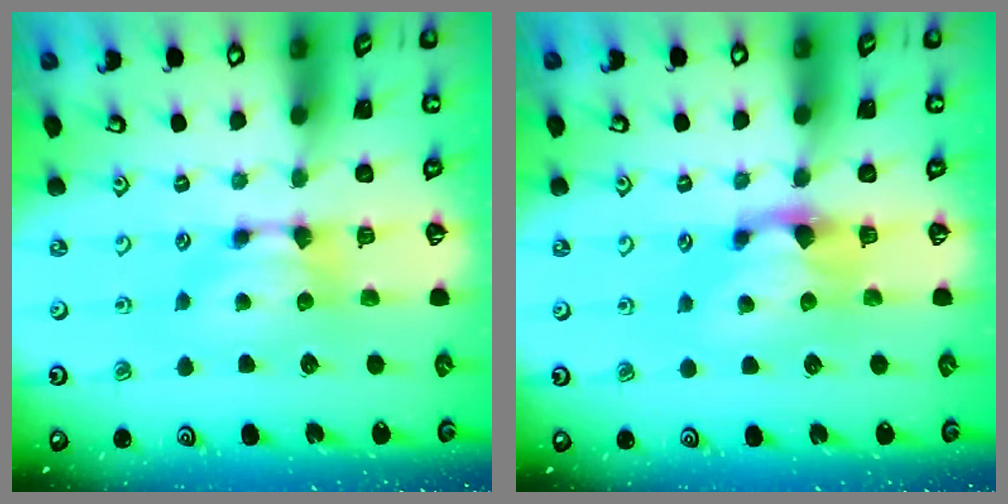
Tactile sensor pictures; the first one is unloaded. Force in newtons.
{"total": 1.1, "press": 0.6, "slide": 0.9}